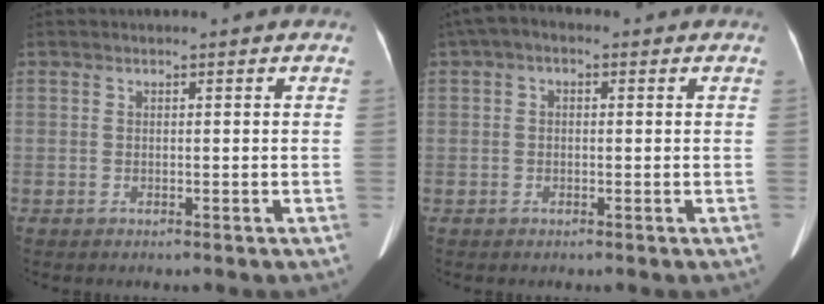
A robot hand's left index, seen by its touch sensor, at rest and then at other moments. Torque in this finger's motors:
{"motor_torque": [0.72, -0.44, 0.09, 0.01]}